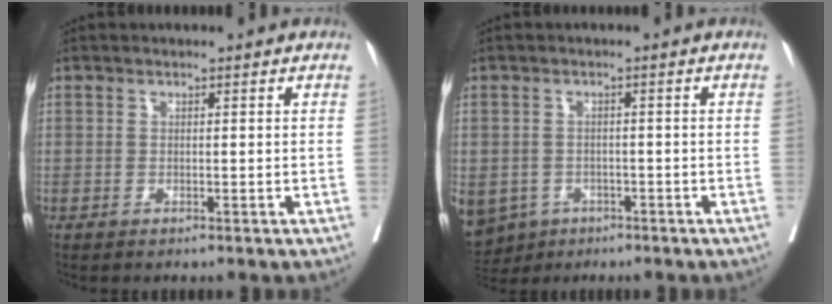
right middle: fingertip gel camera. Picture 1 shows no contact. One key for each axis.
{"total": 10.8, "fx": -5.8, "fy": 8.4, "fz": 3.6, "tx": -0.112, "ty": -0.011, "tz": -0.078}